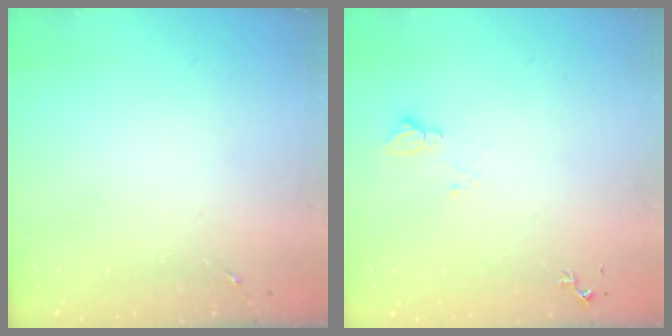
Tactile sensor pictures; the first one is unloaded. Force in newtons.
{"total": 6.1, "press": 6.0, "slide": 0.8}